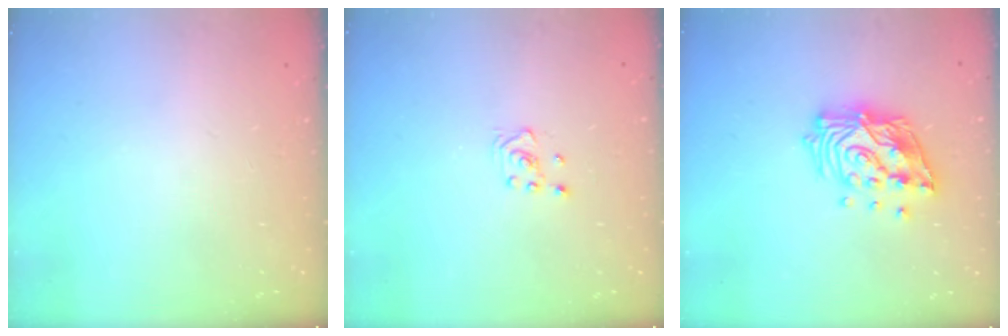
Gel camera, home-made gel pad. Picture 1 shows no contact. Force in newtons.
{"total": 2.8, "press": 2.6, "slide": 1.1}
{"total": 17.9, "press": 17.8, "slide": 2.1}